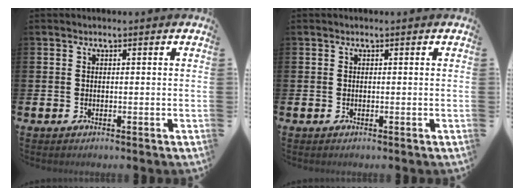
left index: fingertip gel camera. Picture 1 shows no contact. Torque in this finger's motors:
{"motor_torque": [-0.05, 0.01, 0.00, 0.00]}